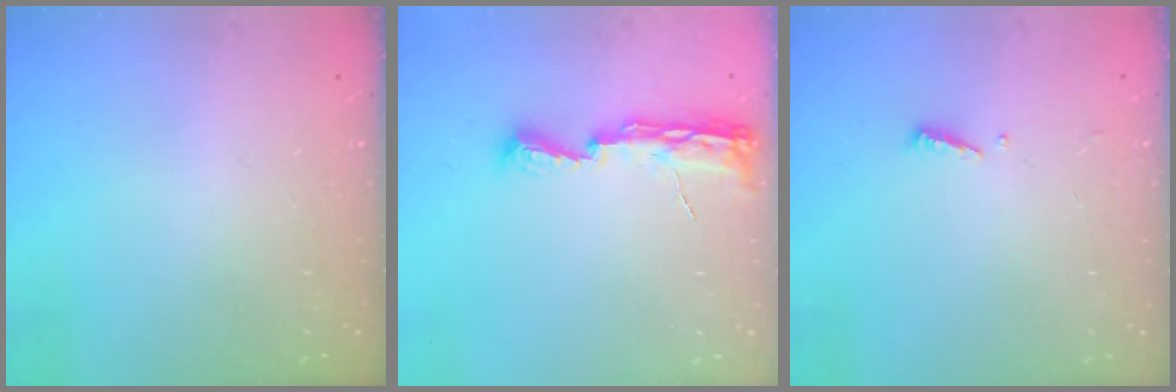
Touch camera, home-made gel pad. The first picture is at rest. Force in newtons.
{"total": 8.0, "press": 8.0, "slide": 0.7}
{"total": 3.7, "press": 3.6, "slide": 0.5}